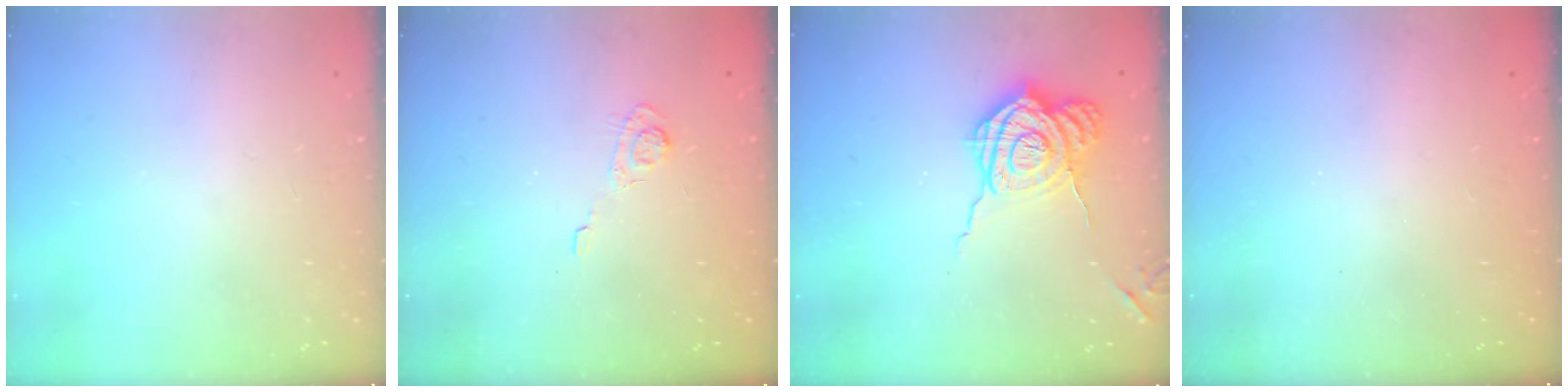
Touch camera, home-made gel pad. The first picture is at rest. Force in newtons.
{"total": 3.5, "press": 3.1, "slide": 1.6}
{"total": 12.6, "press": 12.5, "slide": 1.2}
{"total": 2.3, "press": 2.1, "slide": 0.8}